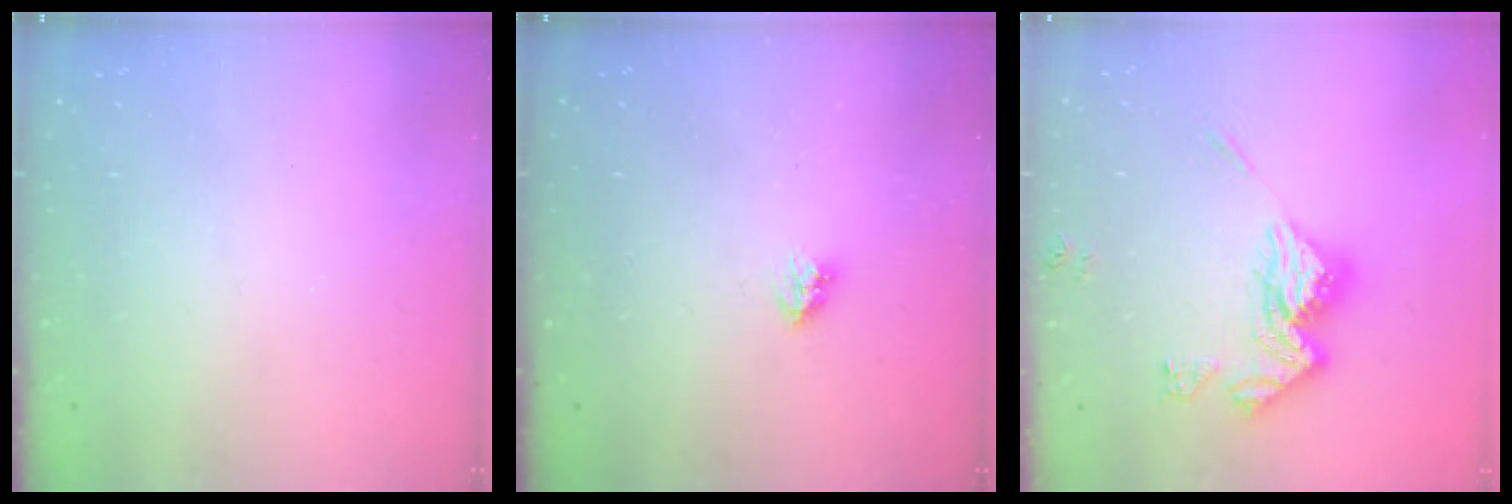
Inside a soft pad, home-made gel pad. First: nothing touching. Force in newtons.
{"total": 3.4, "press": 3.4, "slide": 0.4}
{"total": 15.2, "press": 15.2, "slide": 1.5}